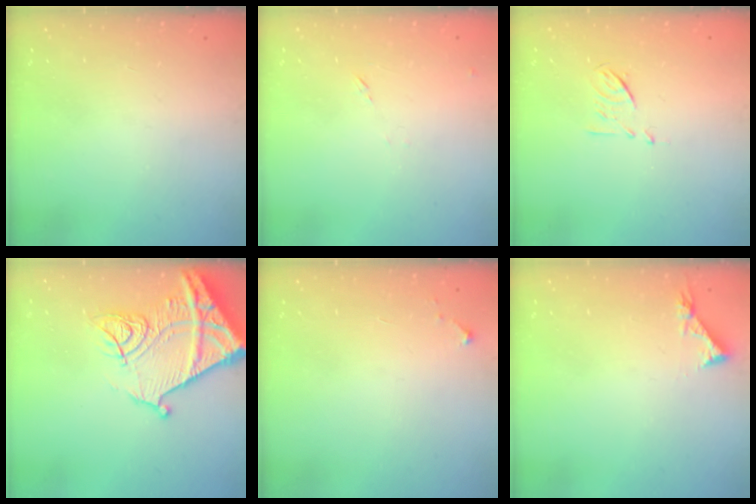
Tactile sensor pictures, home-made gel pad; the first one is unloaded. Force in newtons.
{"total": 7.2, "press": 7.1, "slide": 0.6}
{"total": 6.6, "press": 6.5, "slide": 1.1}
{"total": 18.1, "press": 18.0, "slide": 1.9}
{"total": 2.6, "press": 2.6, "slide": 0.4}
{"total": 3.8, "press": 3.7, "slide": 0.4}